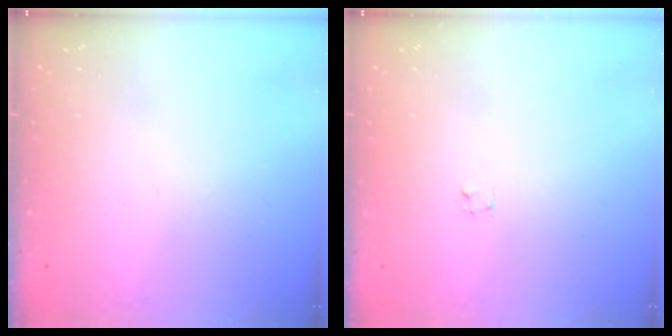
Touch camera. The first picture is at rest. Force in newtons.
{"total": 1.2, "press": 1.2, "slide": 0.1}